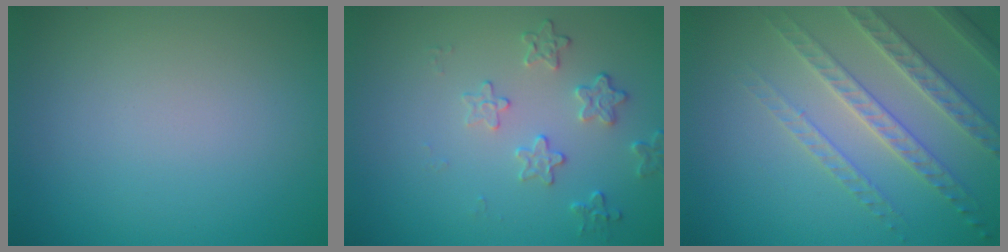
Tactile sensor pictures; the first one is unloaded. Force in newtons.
{"total": 2.2, "press": 1.6, "slide": 1.6}
{"total": 3.9, "press": 3.8, "slide": 1.1}